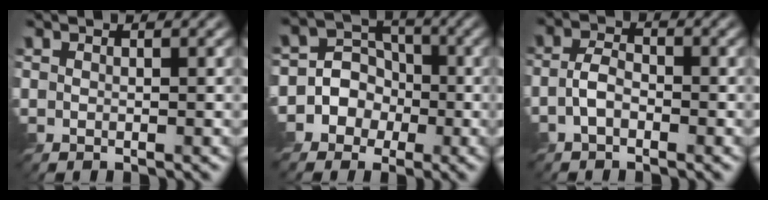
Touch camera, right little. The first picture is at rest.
{"total": 6.8, "force": [-2.6, 6.2, 1.2], "torque": [-0.002, 0.019, -0.070]}
{"total": 2.5, "force": [-1.3, 1.4, 1.6], "torque": [-0.035, 0.006, -0.032]}